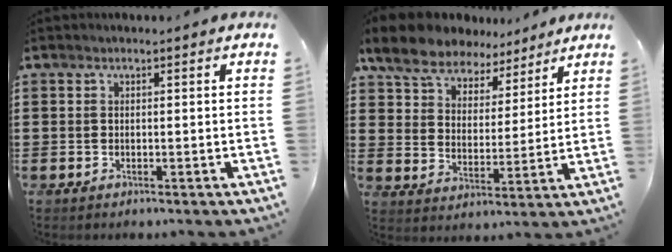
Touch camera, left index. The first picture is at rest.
{"total": 8.3, "force": [7.2, 3.5, 2.3], "torque": [-0.083, -0.027, 0.132]}